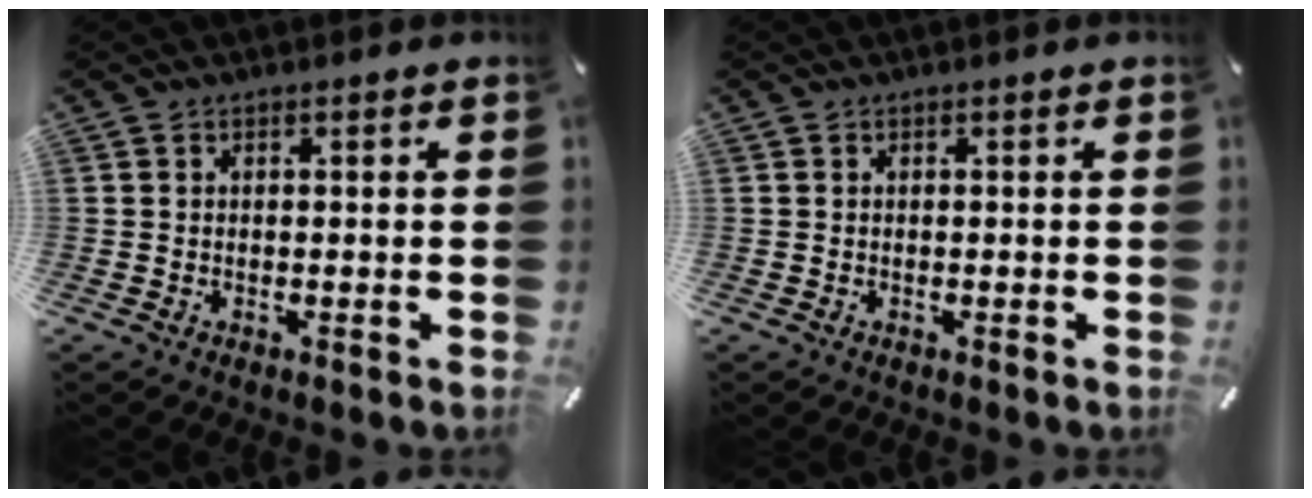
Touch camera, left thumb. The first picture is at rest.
{"total": 0.0}